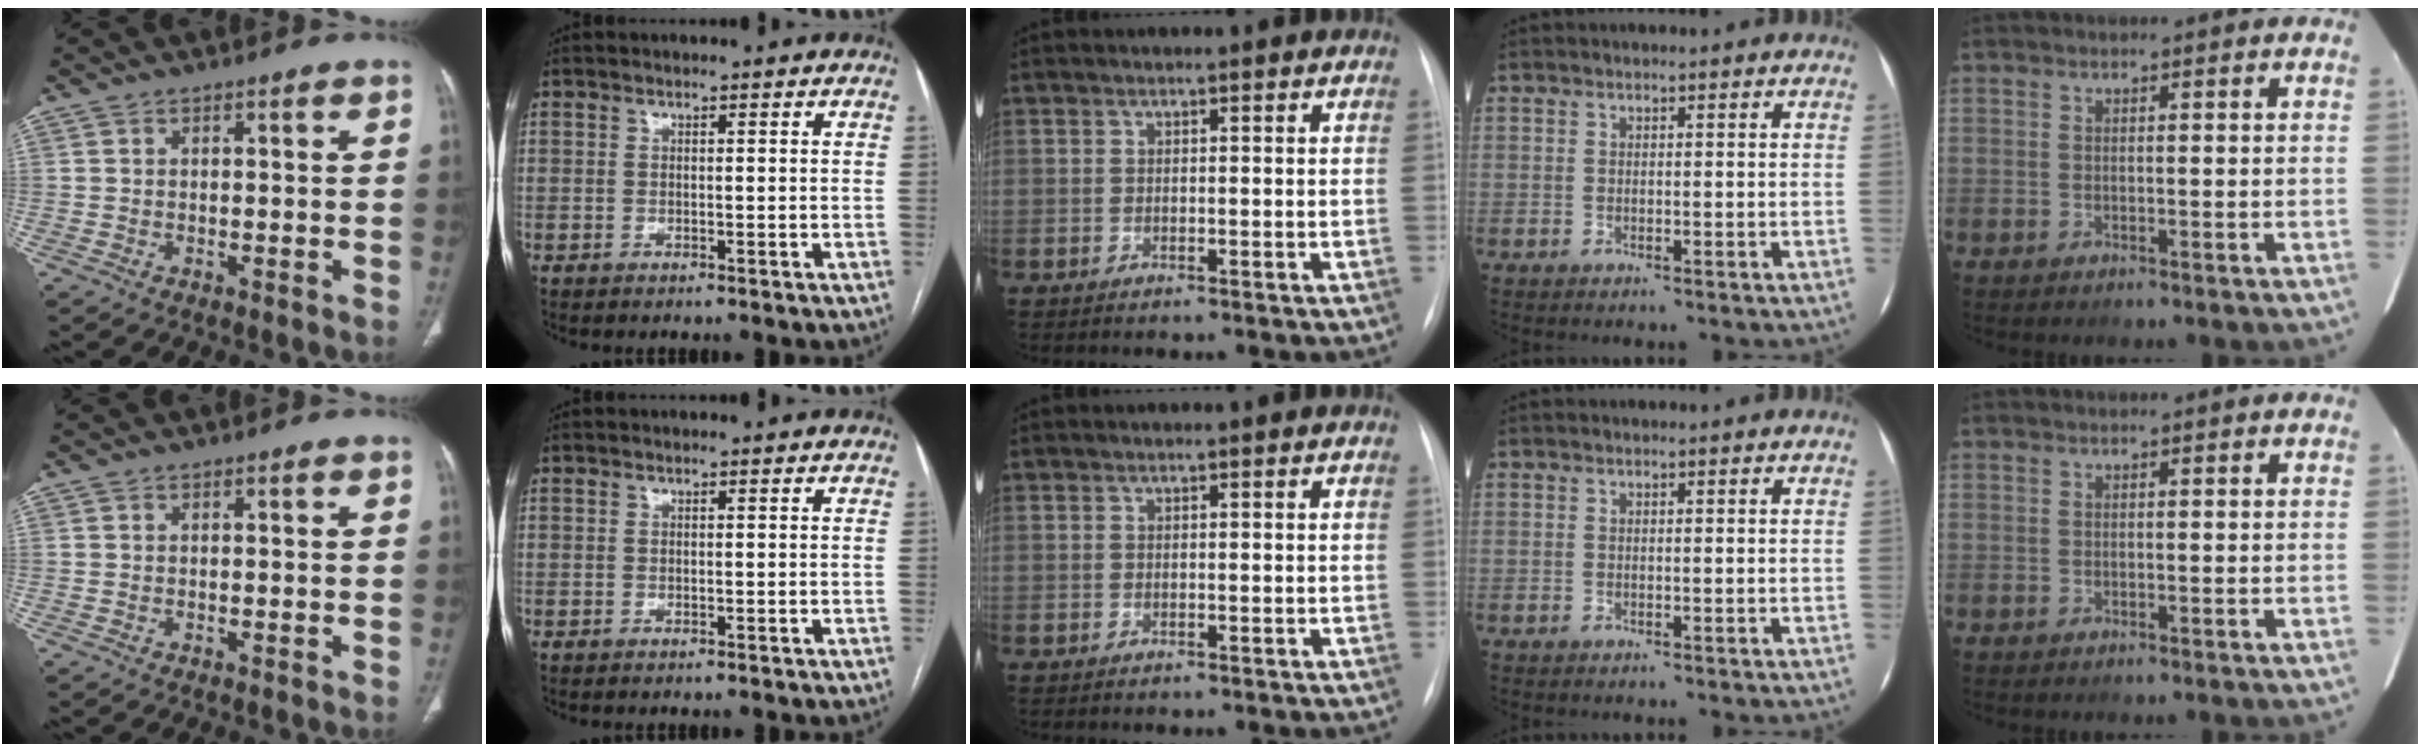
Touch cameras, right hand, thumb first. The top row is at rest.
{}